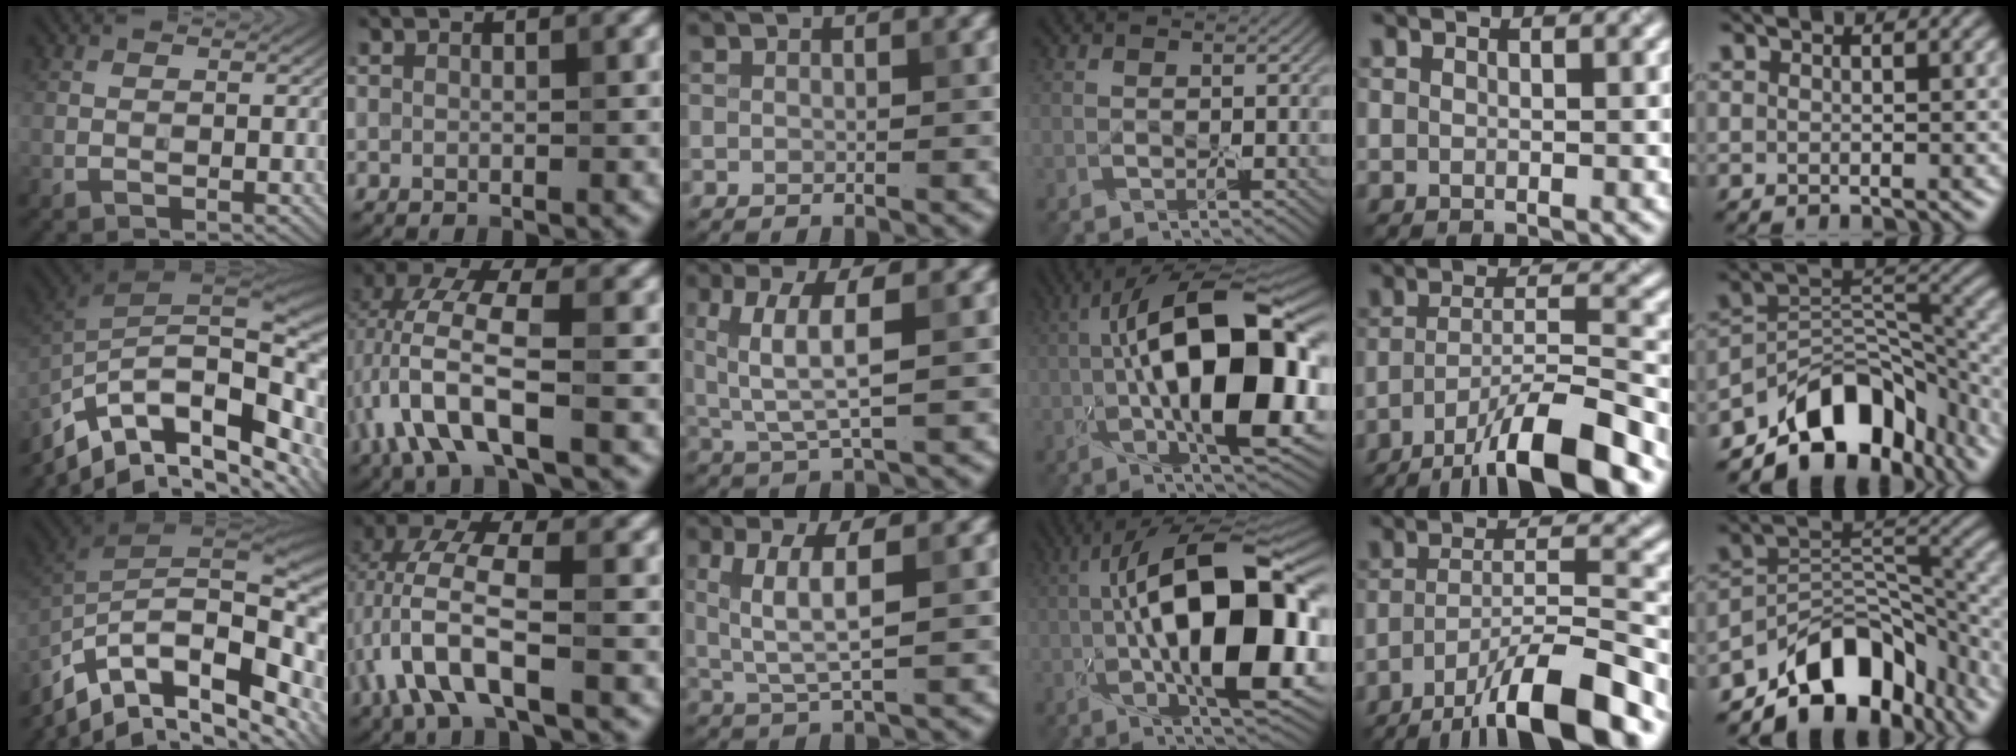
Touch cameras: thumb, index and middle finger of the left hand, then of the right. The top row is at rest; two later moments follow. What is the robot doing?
{"motion": "wrap", "object": "adhesive wrap"}